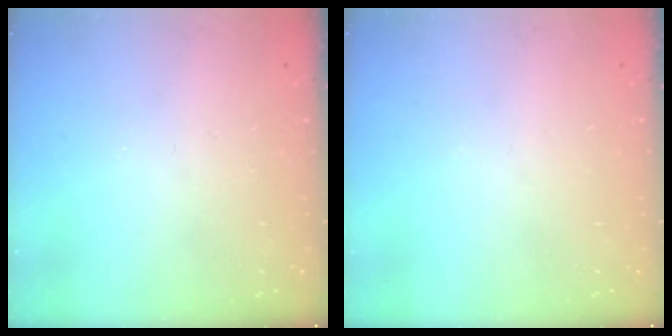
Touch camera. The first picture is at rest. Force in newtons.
{"total": 0.0}